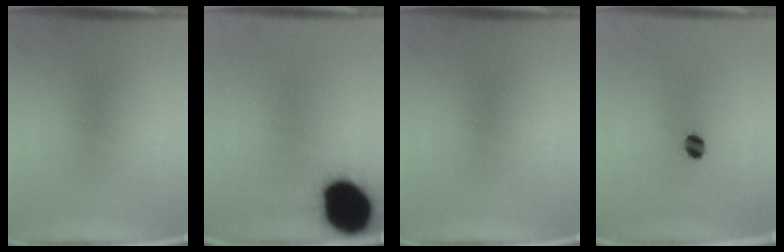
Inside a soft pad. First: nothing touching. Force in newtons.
{"total": 18.5}
{"total": 0.0}
{"total": 2.8}